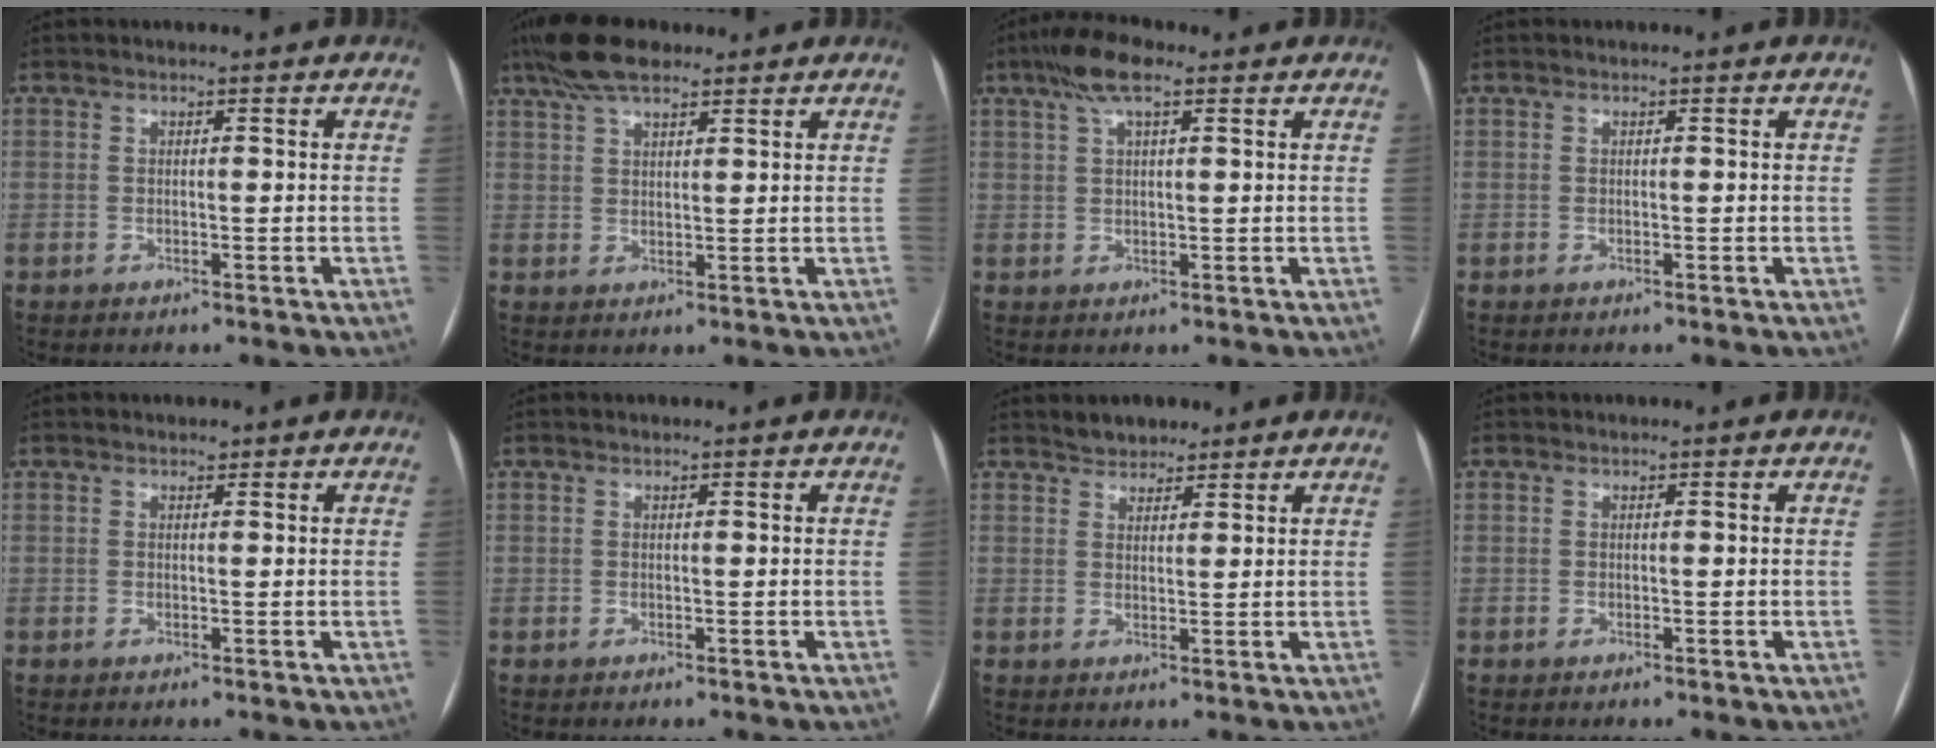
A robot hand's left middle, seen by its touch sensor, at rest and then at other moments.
{"total": 8.1, "force": [6.1, 2.5, 4.7], "torque": [-0.095, 0.029, 0.109]}
{"total": 6.4, "force": [3.7, 1.6, 4.9], "torque": [-0.100, 0.025, 0.066]}
{"total": 0.0}
{"total": 0.9, "force": [0.7, 0.4, 0.4], "torque": [-0.009, 0.010, 0.010]}
{"total": 0.0}
{"total": 3.3, "force": [2.8, 1.6, 0.6], "torque": [-0.010, 0.012, 0.045]}
{"total": 0.0}